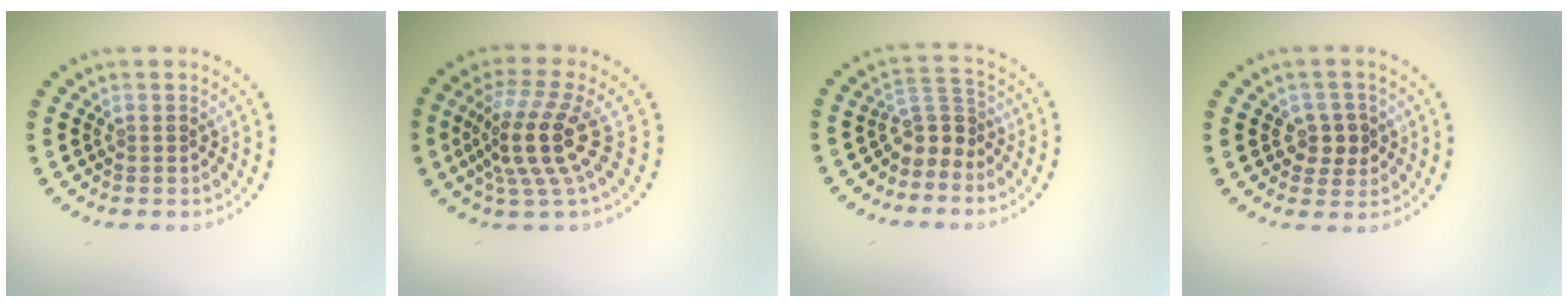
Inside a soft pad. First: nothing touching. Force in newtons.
{"total": 4.9, "press": 3.7, "slide": 3.3}
{"total": 2.8, "press": 2.0, "slide": 2.0}
{"total": 2.4, "press": 2.2, "slide": 0.8}